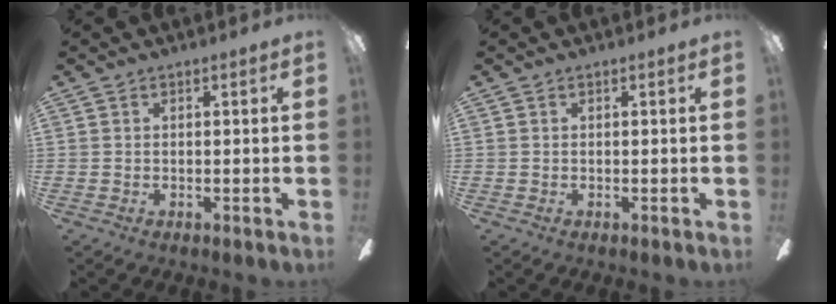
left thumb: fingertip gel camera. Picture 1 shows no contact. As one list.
[{"total": 0.0}]